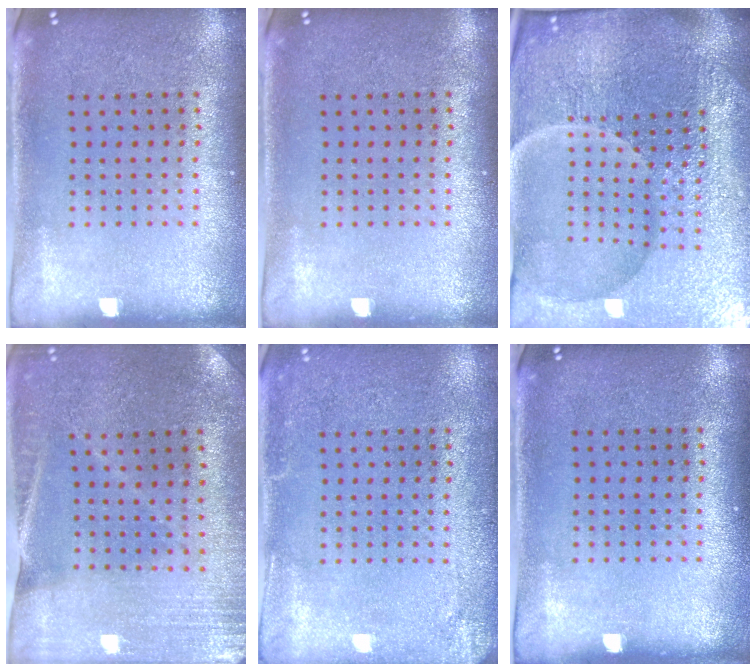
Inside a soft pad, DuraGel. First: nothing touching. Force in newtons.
{"total": 0.0}
{"total": 6.2, "press": 5.7, "slide": 2.5}
{"total": 0.5, "press": 0.5, "slide": 0.0}
{"total": 2.1, "press": 2.1, "slide": 0.2}
{"total": 0.0}